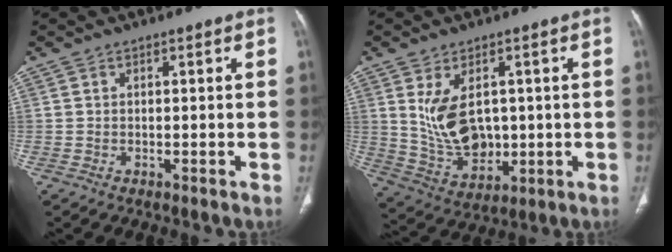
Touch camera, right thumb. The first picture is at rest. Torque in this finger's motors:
{"motor_torque": [-0.40, 0.89, 0.70, 0.37, 0.36]}